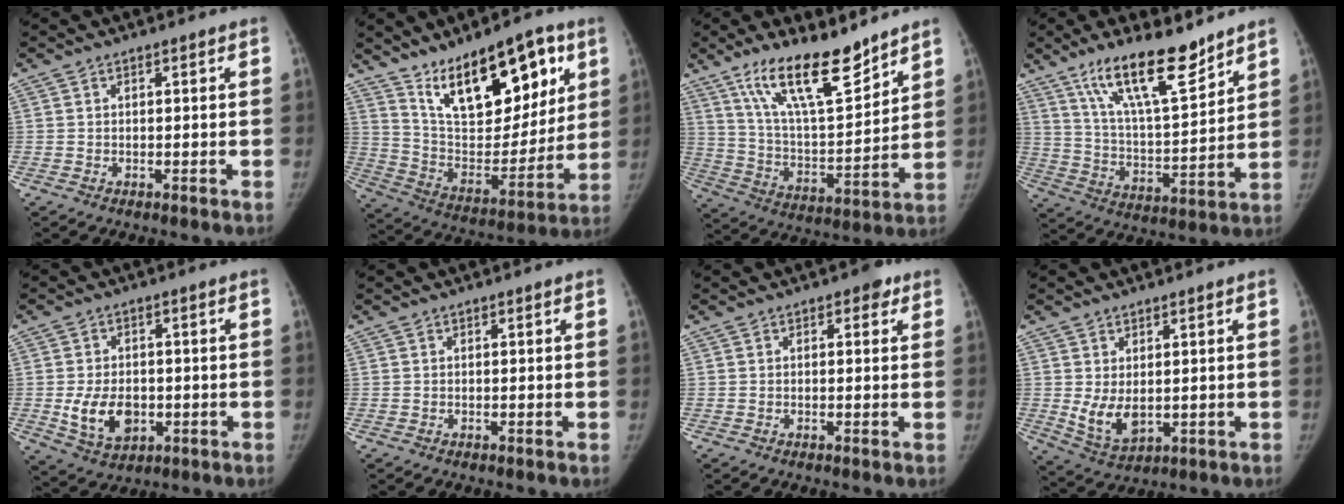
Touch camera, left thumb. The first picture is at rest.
{"total": 23.0, "force": [12.7, 10.1, 16.3], "torque": [-0.210, -0.054, 0.228]}
{"total": 17.6, "force": [12.7, 5.0, 11.2], "torque": [-0.161, -0.077, 0.233]}
{"total": 16.7, "force": [11.8, 4.3, 11.1], "torque": [-0.167, -0.071, 0.216]}
{"total": 8.8, "force": [-1.5, 6.1, 6.1], "torque": [-0.090, -0.003, -0.014]}
{"total": 0.0}
{"total": 2.2, "force": [1.0, 1.4, 1.3], "torque": [-0.002, 0.000, 0.008]}
{"total": 6.4, "force": [0.5, 3.7, 5.2], "torque": [-0.086, -0.015, 0.026]}